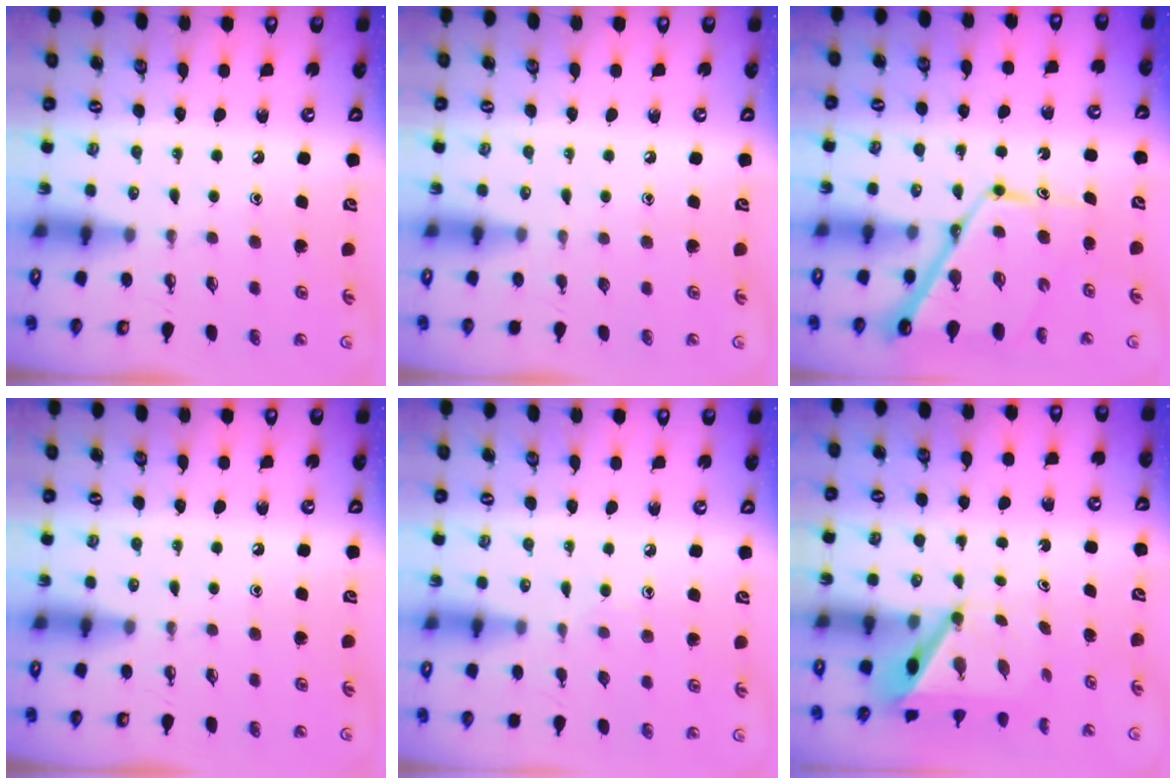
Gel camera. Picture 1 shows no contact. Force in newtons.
{"total": 0.0}
{"total": 12.5, "press": 12.5, "slide": 1.1}
{"total": 0.0}
{"total": 6.0, "press": 5.9, "slide": 0.7}
{"total": 5.9, "press": 5.9, "slide": 0.1}